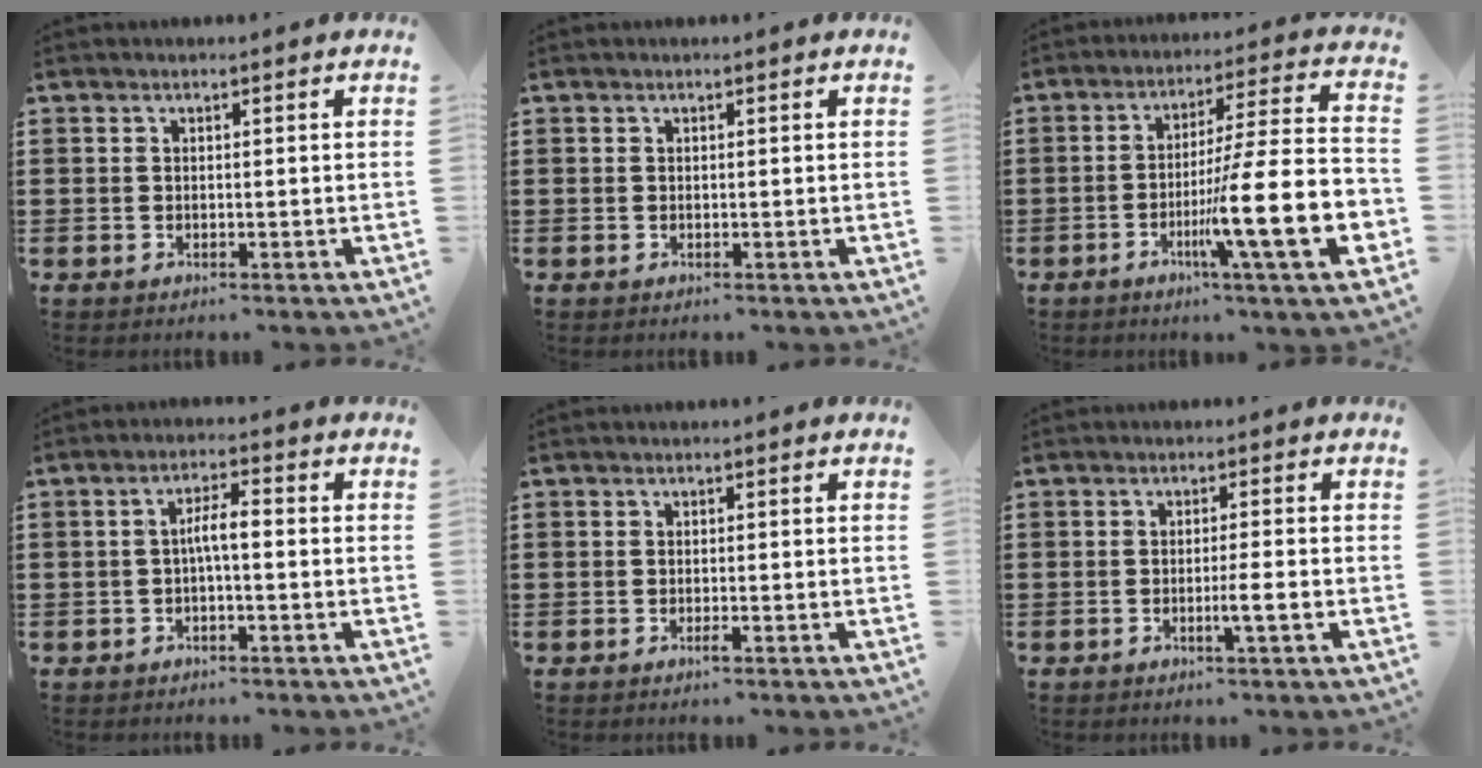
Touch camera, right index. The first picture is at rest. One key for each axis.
{"total": 0.0}
{"total": 17.0, "fx": -5.4, "fy": 1.9, "fz": 16.0, "tx": -0.260, "ty": -0.020, "tz": -0.090}
{"total": 3.5, "fx": -0.5, "fy": 0.7, "fz": 3.4, "tx": -0.062, "ty": 0.007, "tz": -0.012}
{"total": 0.9, "fx": -0.5, "fy": 0.0, "fz": 0.7, "tx": -0.012, "ty": -0.003, "tz": -0.009}
{"total": 3.1, "fx": -1.2, "fy": -0.3, "fz": 2.8, "tx": -0.046, "ty": -0.007, "tz": -0.023}